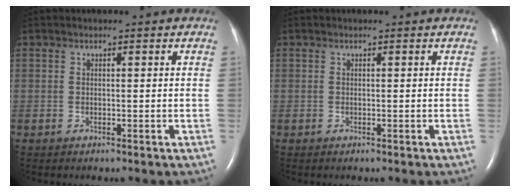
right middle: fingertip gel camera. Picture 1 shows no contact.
{"total": 0.0}